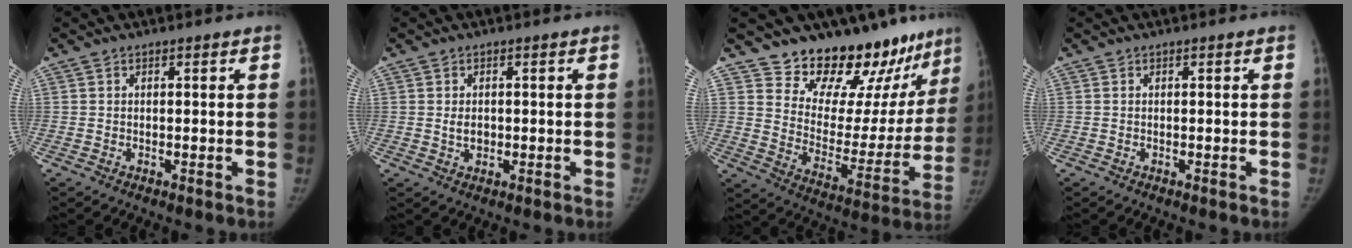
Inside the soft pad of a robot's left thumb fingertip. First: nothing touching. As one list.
[{"total": 2.4, "force": [0.1, 1.7, 1.6], "torque": [-0.021, -0.001, 0.004]}, {"total": 21.1, "force": [17.7, 8.3, 8.1], "torque": [-0.057, -0.135, 0.251]}, {"total": 0.0}]